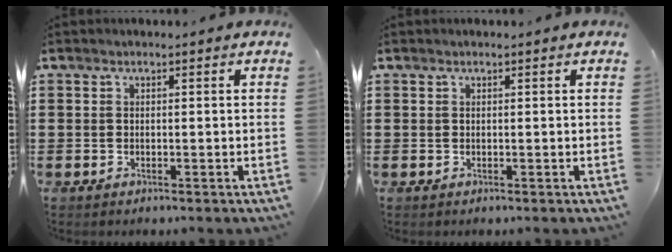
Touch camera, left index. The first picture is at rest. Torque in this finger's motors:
{"motor_torque": [-0.18, 0.18, -0.02, 0.00]}